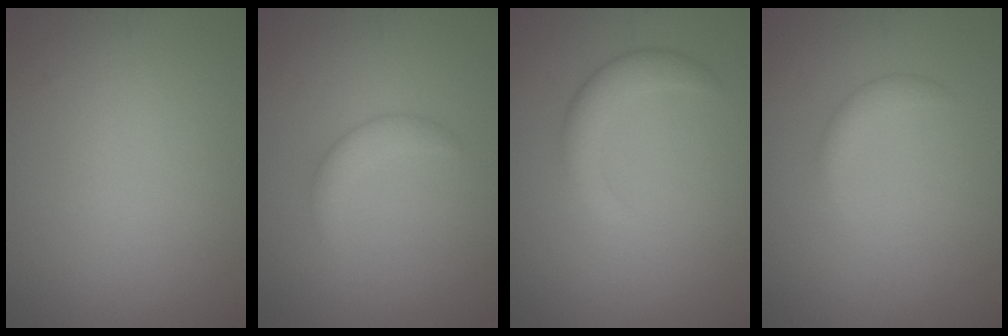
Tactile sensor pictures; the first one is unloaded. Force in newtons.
{"total": 2.1, "press": 2.1, "slide": 0.2}
{"total": 2.8, "press": 2.8, "slide": 0.1}
{"total": 1.5, "press": 1.5, "slide": 0.1}